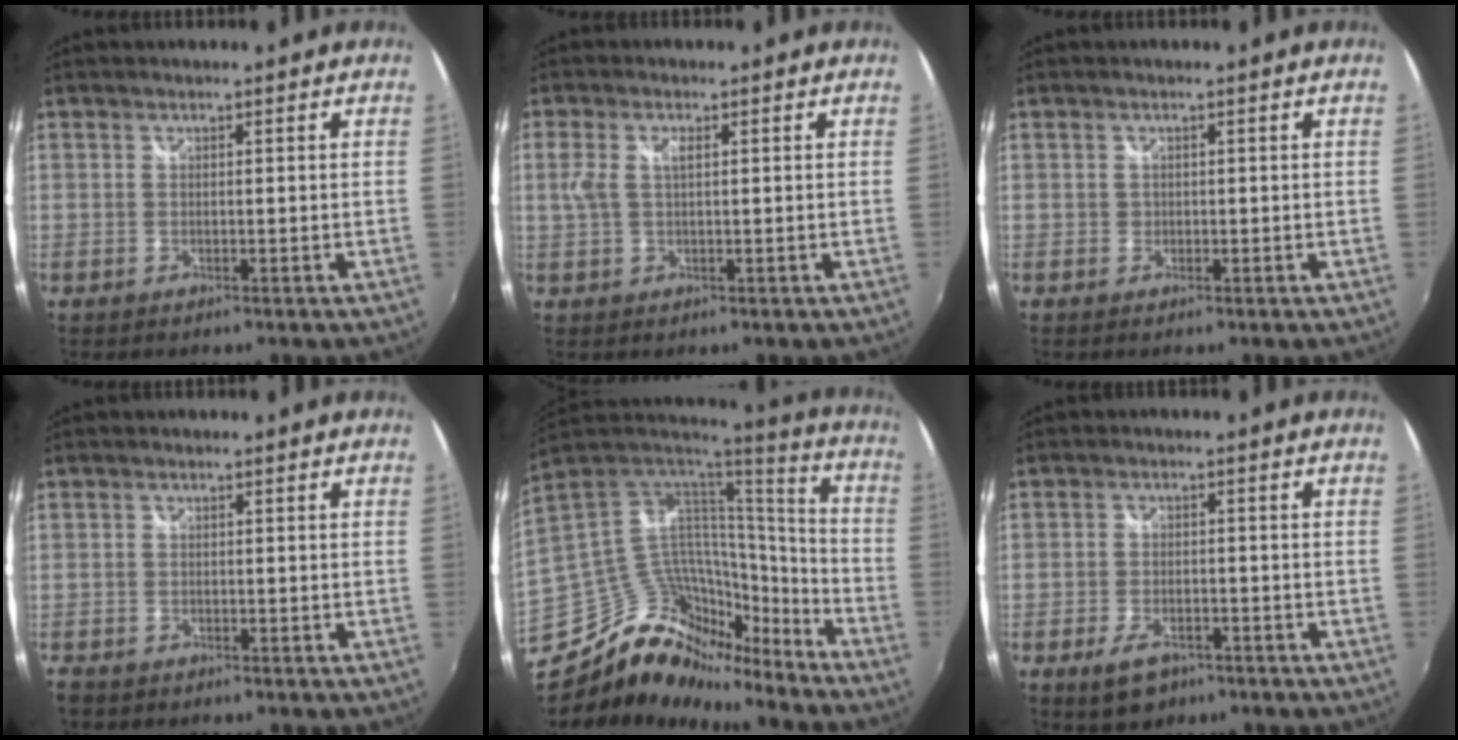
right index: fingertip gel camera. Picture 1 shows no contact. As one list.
[{"total": 3.4, "force": [0.6, 1.5, 2.9], "torque": [-0.062, 0.002, 0.011]}, {"total": 0.6, "force": [-0.1, 0.6, 0.0], "torque": [0.001, 0.001, 0.001]}, {"total": 2.1, "force": [-1.4, 1.5, 0.4], "torque": [-0.013, -0.001, -0.026]}, {"total": 24.6, "force": [-18.8, 11.6, 10.8], "torque": [-0.201, 0.021, -0.299]}, {"total": 5.8, "force": [-3.7, 3.2, 3.2], "torque": [-0.079, -0.006, -0.058]}]